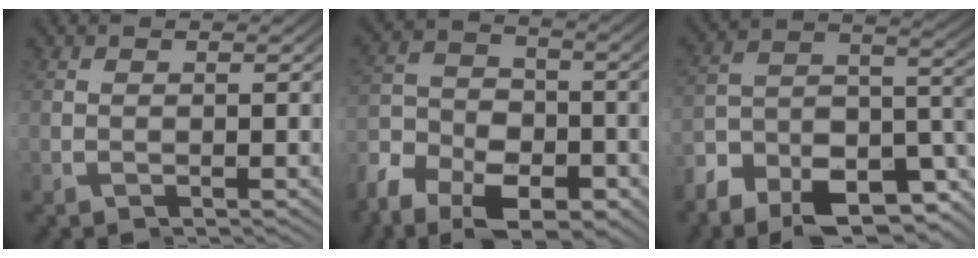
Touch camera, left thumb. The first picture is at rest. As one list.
[{"total": 7.3, "force": [-2.1, 3.6, 6.1], "torque": [-0.098, 0.010, -0.058]}, {"total": 5.4, "force": [-4.1, 0.6, 3.5], "torque": [-0.066, 0.025, -0.087]}]